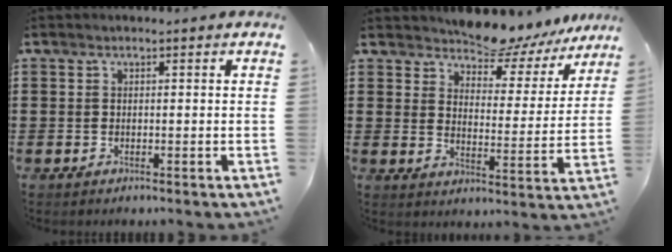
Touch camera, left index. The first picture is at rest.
{"total": 6.9, "force": [6.9, 0.4, 0.8], "torque": [-0.032, -0.057, 0.121]}